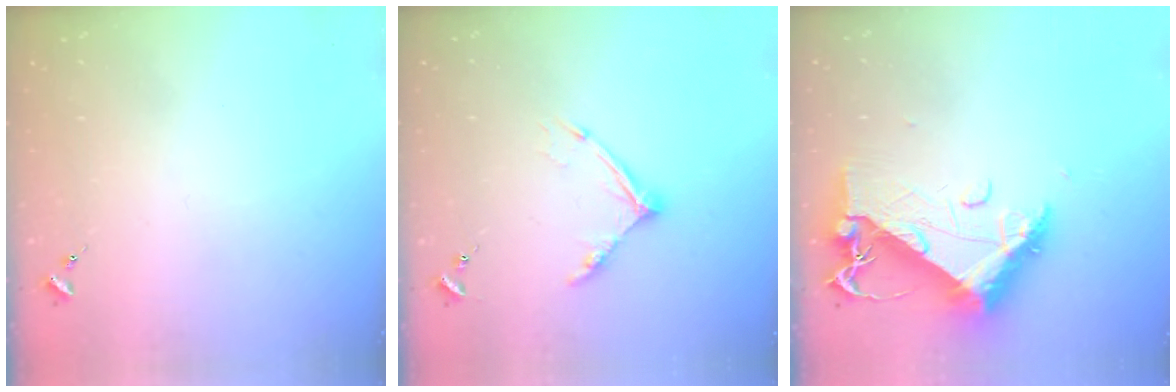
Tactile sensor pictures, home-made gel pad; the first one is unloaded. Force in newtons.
{"total": 10.5, "press": 10.5, "slide": 1.0}
{"total": 13.1, "press": 13.1, "slide": 1.4}